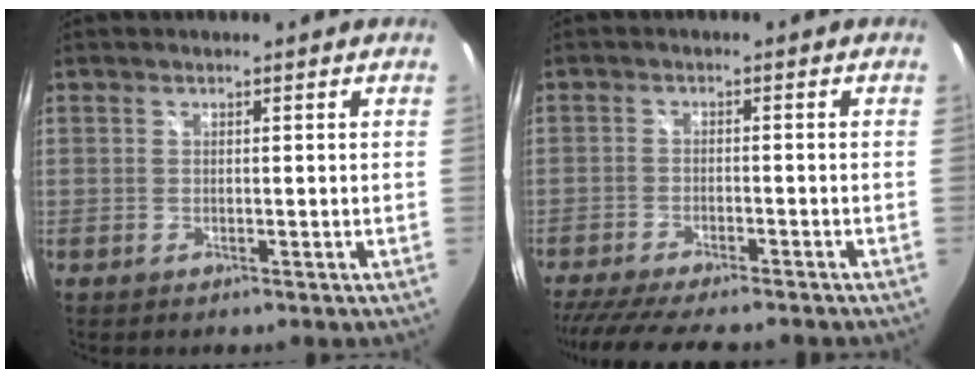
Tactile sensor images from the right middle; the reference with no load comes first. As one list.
[{"total": 13.2, "force": [-11.4, 2.2, 6.3], "torque": [-0.138, -0.028, -0.180]}]